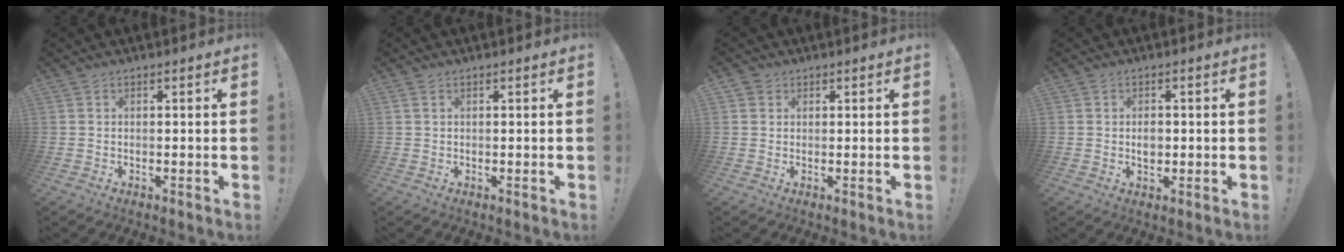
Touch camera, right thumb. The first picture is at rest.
{"total": 1.0, "force": [0.4, 0.4, 0.8], "torque": [-0.021, 0.004, 0.009]}
{"total": 2.1, "force": [1.1, 1.8, 0.3], "torque": [-0.003, -0.002, 0.020]}
{"total": 3.3, "force": [-0.4, 2.5, 2.2], "torque": [-0.026, -0.001, -0.010]}